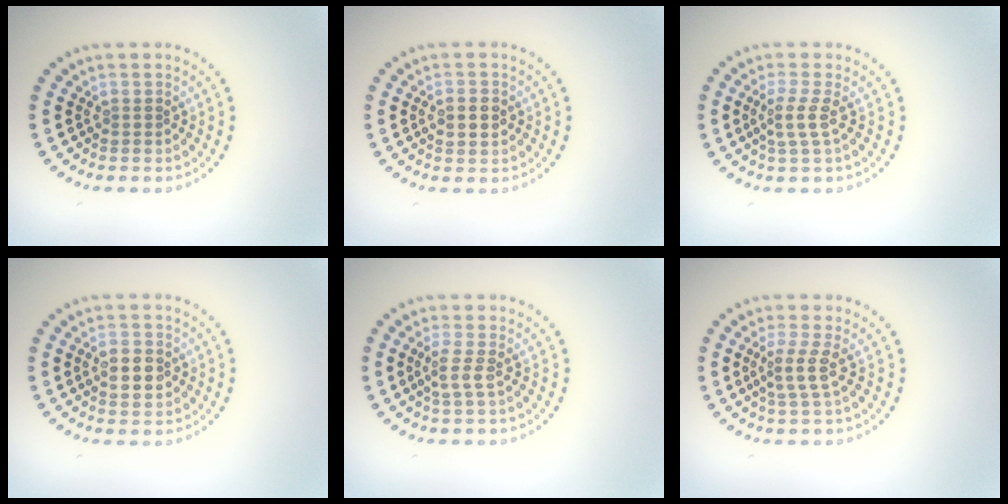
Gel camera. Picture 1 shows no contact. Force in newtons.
{"total": 2.7, "press": 2.7, "slide": 0.0}
{"total": 2.0, "press": 1.6, "slide": 1.3}
{"total": 2.8, "press": 2.8, "slide": 0.0}
{"total": 1.6, "press": 1.3, "slide": 1.0}
{"total": 2.3, "press": 1.6, "slide": 1.6}